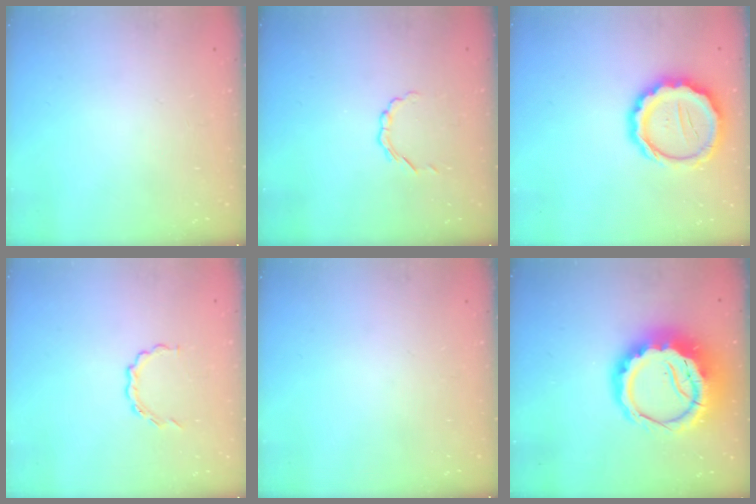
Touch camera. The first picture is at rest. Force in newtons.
{"total": 2.4, "press": 2.2, "slide": 0.8}
{"total": 13.2, "press": 12.9, "slide": 2.8}
{"total": 3.4, "press": 3.2, "slide": 1.1}
{"total": 0.0}
{"total": 15.9, "press": 15.5, "slide": 3.4}